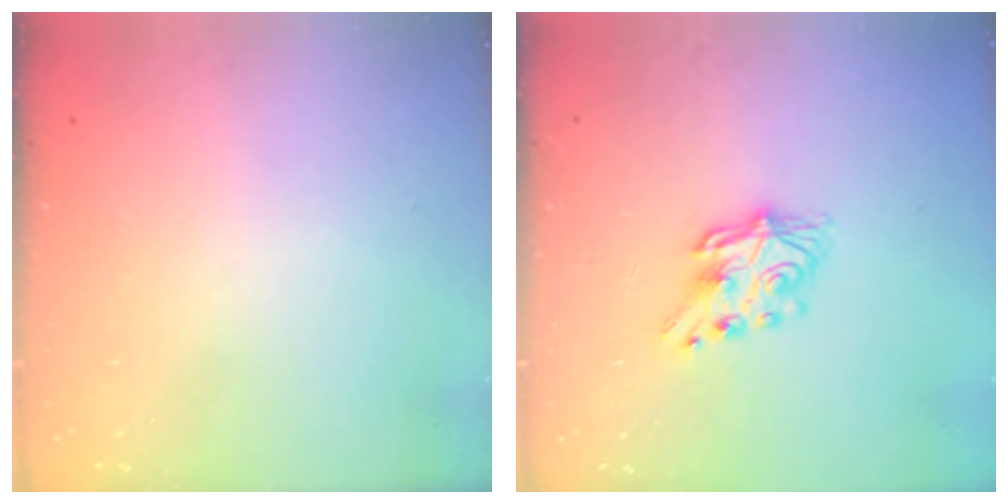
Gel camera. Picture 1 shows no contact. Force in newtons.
{"total": 7.2, "press": 7.2, "slide": 0.4}